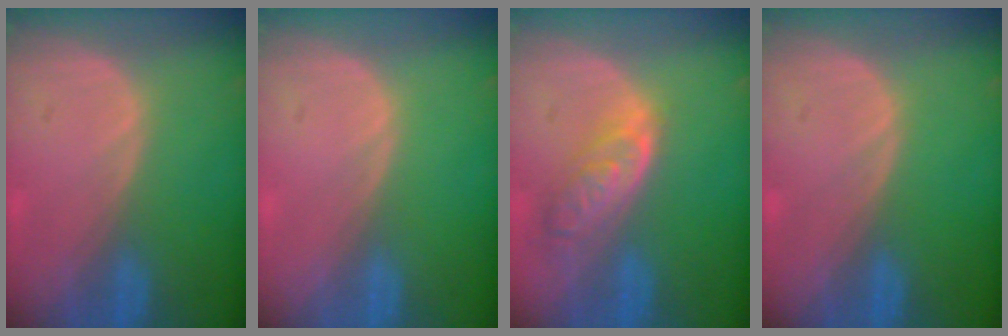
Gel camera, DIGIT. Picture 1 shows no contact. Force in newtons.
{"total": 0.0}
{"total": 6.3, "press": 5.7, "slide": 2.7}
{"total": 0.0}